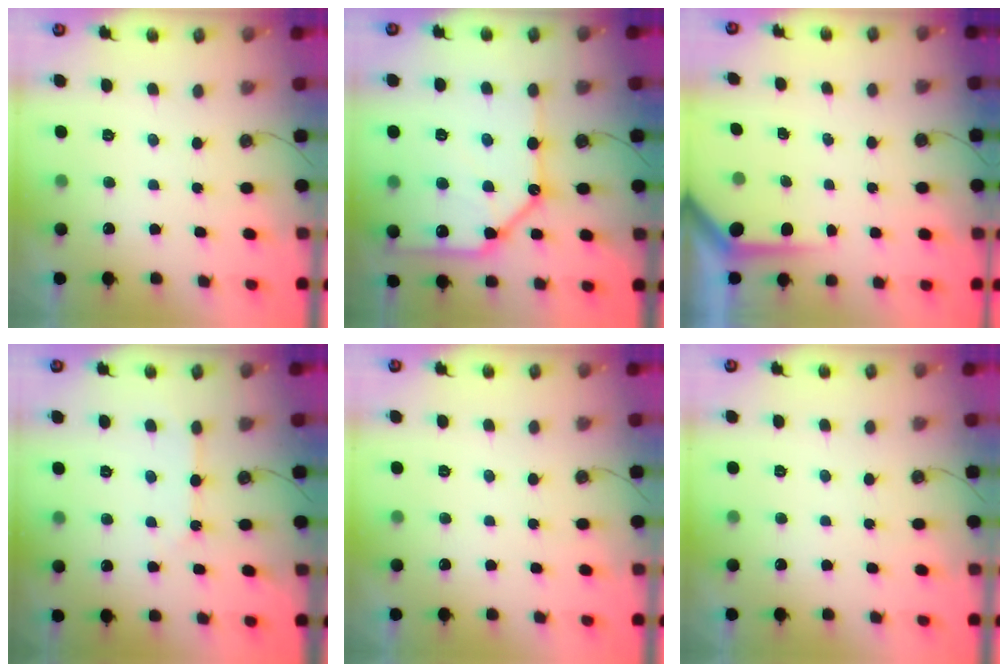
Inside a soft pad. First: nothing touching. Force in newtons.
{"total": 22.4, "press": 22.2, "slide": 2.5}
{"total": 4.5, "press": 4.5, "slide": 0.3}
{"total": 3.8, "press": 3.8, "slide": 0.4}
{"total": 0.0}
{"total": 0.0}